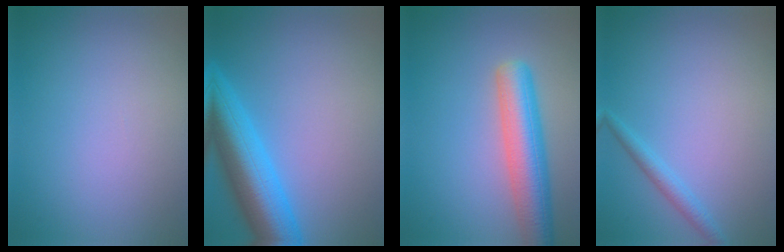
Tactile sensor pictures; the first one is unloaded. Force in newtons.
{"total": 8.5, "press": 8.5, "slide": 0.6}
{"total": 6.0, "press": 6.0, "slide": 0.3}
{"total": 1.5, "press": 1.5, "slide": 0.1}